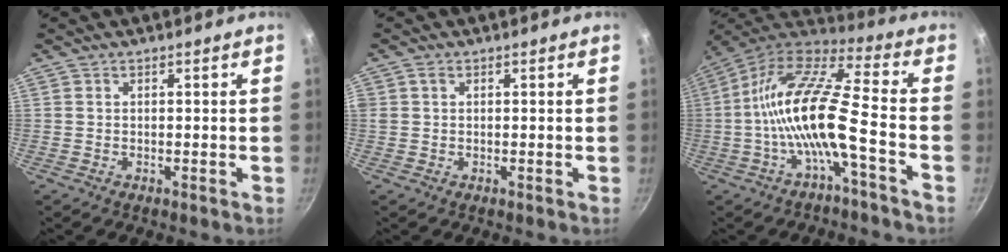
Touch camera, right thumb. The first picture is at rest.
{"total": 1.1, "force": [0.4, 0.9, 0.6], "torque": [-0.008, 0.002, 0.006]}
{"total": 16.3, "force": [-4.1, 3.6, 15.4], "torque": [-0.291, 0.045, -0.088]}